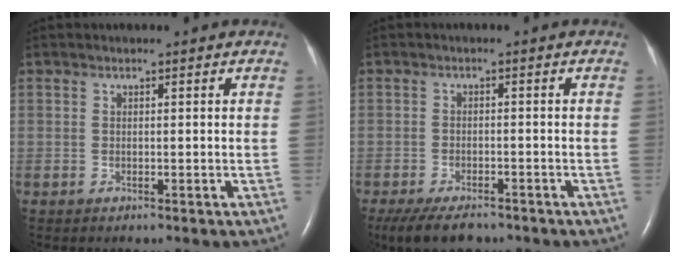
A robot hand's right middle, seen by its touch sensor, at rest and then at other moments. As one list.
[{"total": 7.4, "force": [-5.8, 2.8, 3.7], "torque": [-0.063, -0.009, -0.091]}]